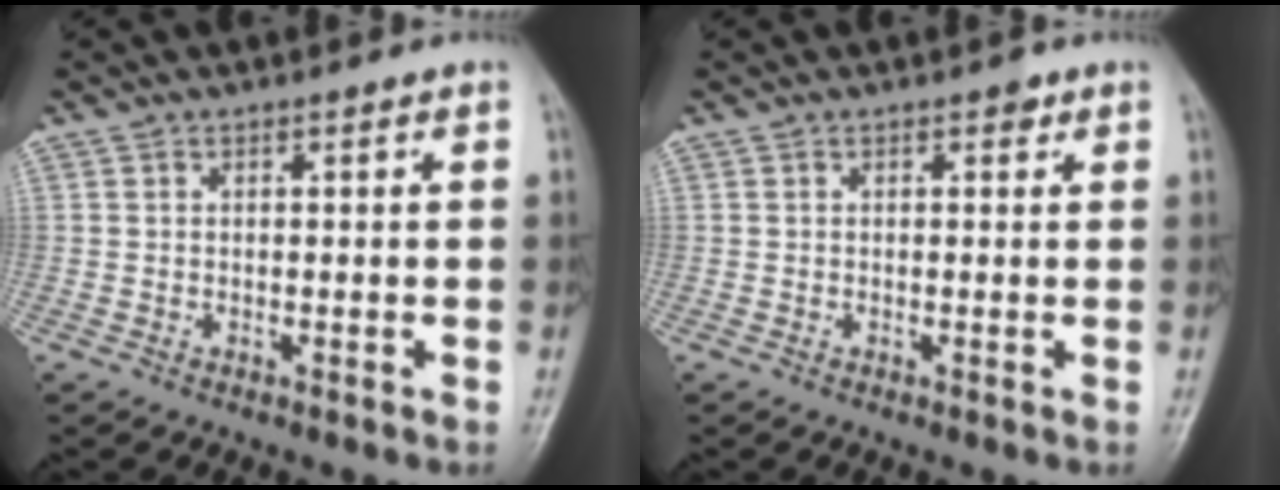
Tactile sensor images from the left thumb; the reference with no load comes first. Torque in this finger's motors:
{"motor_torque": [0.87, 0.14, 0.22, 0.04, 0.00]}